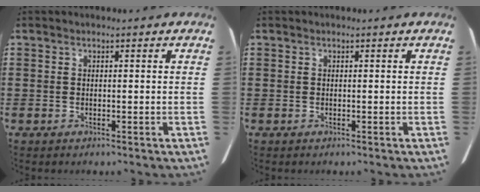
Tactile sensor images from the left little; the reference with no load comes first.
{"total": 0.0}